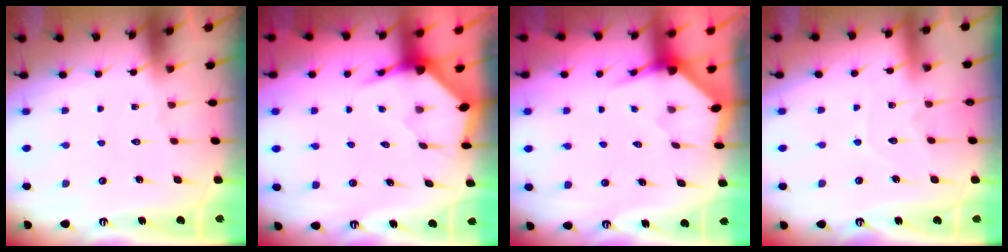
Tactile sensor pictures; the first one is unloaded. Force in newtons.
{"total": 3.5, "press": 3.4, "slide": 0.4}
{"total": 3.1, "press": 3.1, "slide": 0.1}
{"total": 4.7, "press": 4.6, "slide": 0.4}